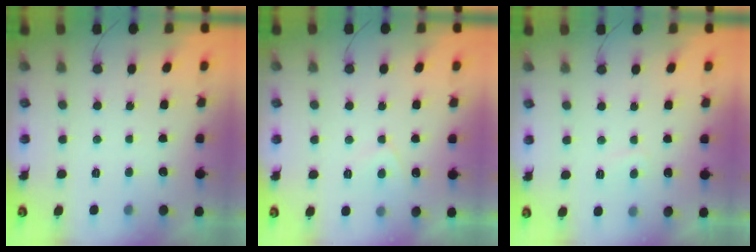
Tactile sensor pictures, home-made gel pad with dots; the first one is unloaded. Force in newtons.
{"total": 3.0, "press": 3.0, "slide": 0.4}
{"total": 1.6, "press": 1.5, "slide": 0.6}